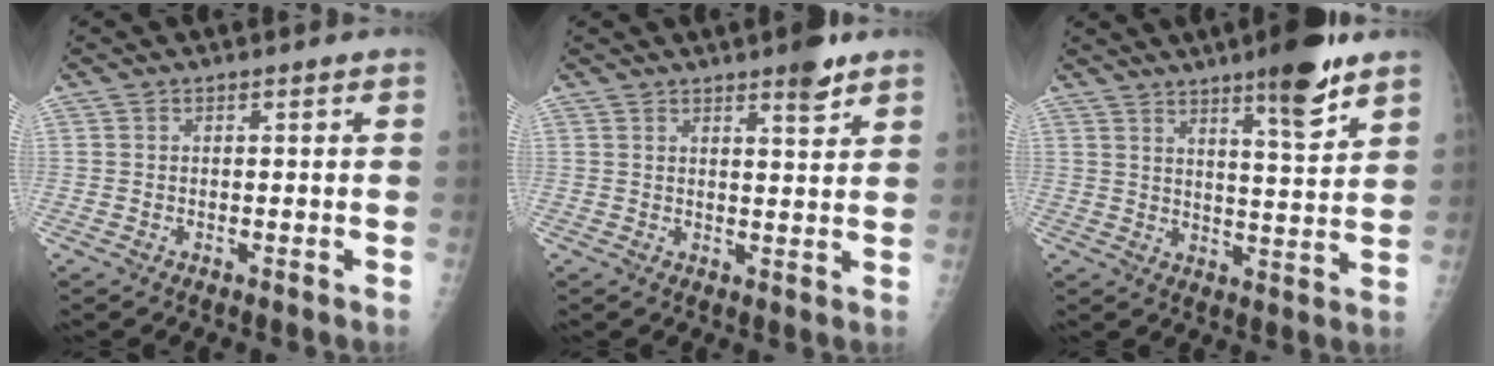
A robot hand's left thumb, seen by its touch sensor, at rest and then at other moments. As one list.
[{"total": 4.6, "force": [3.2, 1.1, 3.1], "torque": [-0.035, -0.020, 0.043]}, {"total": 11.0, "force": [7.2, 1.8, 8.0], "torque": [-0.106, -0.045, 0.106]}]